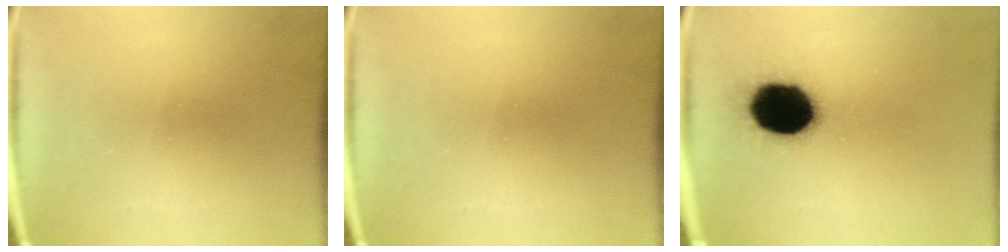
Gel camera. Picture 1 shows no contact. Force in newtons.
{"total": 0.0}
{"total": 19.1}